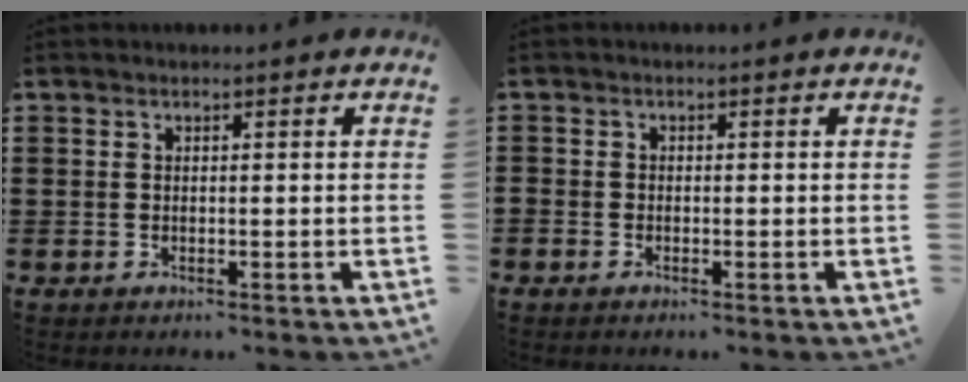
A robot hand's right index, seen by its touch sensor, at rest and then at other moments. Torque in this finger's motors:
{"motor_torque": [0.54, 0.49, 0.05, 0.01]}